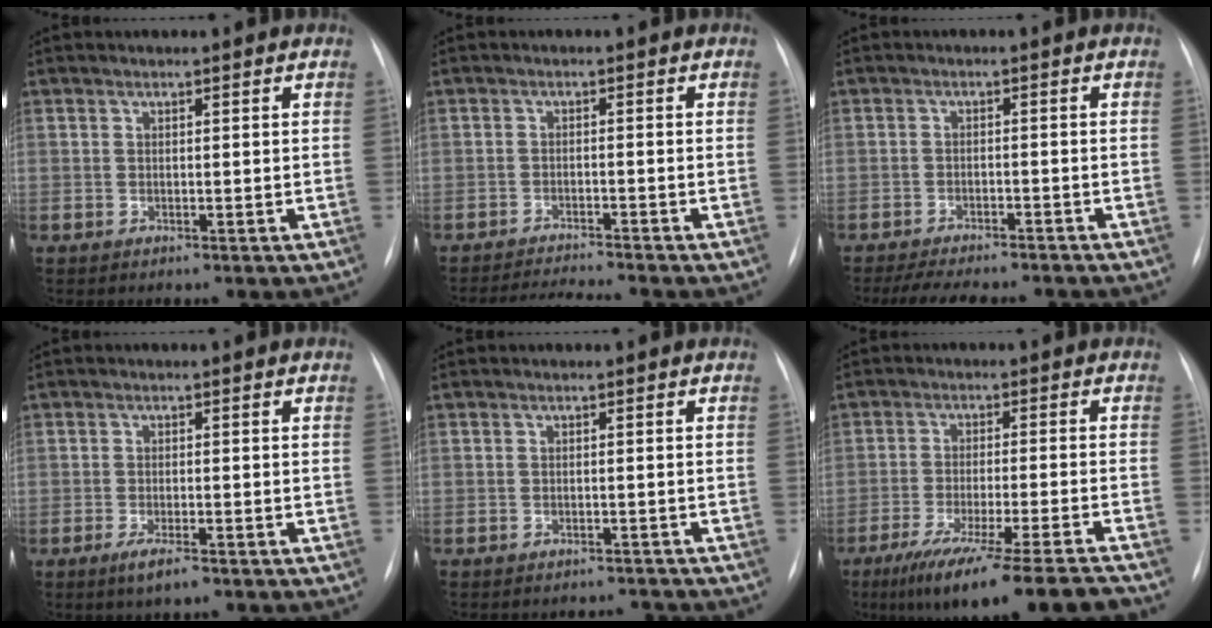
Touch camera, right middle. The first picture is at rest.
{"total": 5.4, "force": [-5.0, -1.5, 1.3], "torque": [-0.024, -0.013, -0.086]}
{"total": 11.1, "force": [-9.9, 2.1, 4.7], "torque": [-0.067, -0.006, -0.135]}
{"total": 2.9, "force": [-1.8, 0.3, 2.2], "torque": [-0.047, -0.006, -0.034]}
{"total": 3.1, "force": [-3.1, 0.6, -0.2], "torque": [0.009, -0.002, -0.042]}
{"total": 16.4, "force": [-13.2, -1.3, 9.7], "torque": [-0.127, -0.040, -0.209]}